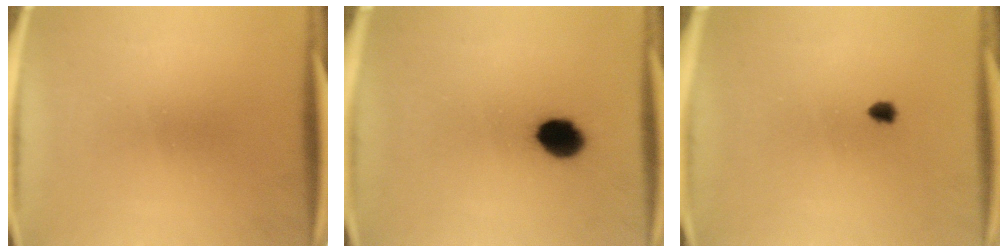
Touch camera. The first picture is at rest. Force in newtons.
{"total": 7.3}
{"total": 1.1}